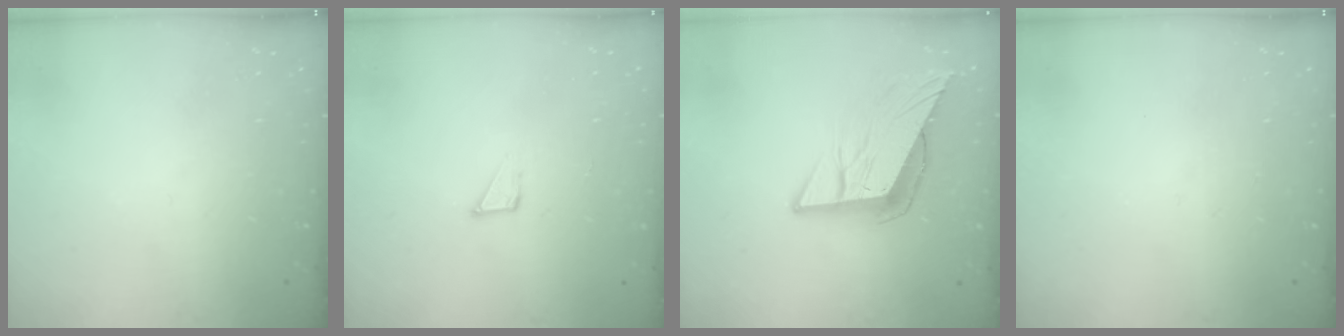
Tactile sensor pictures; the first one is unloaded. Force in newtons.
{"total": 2.3, "press": 2.3, "slide": 0.1}
{"total": 9.9, "press": 9.9, "slide": 0.8}
{"total": 0.0}